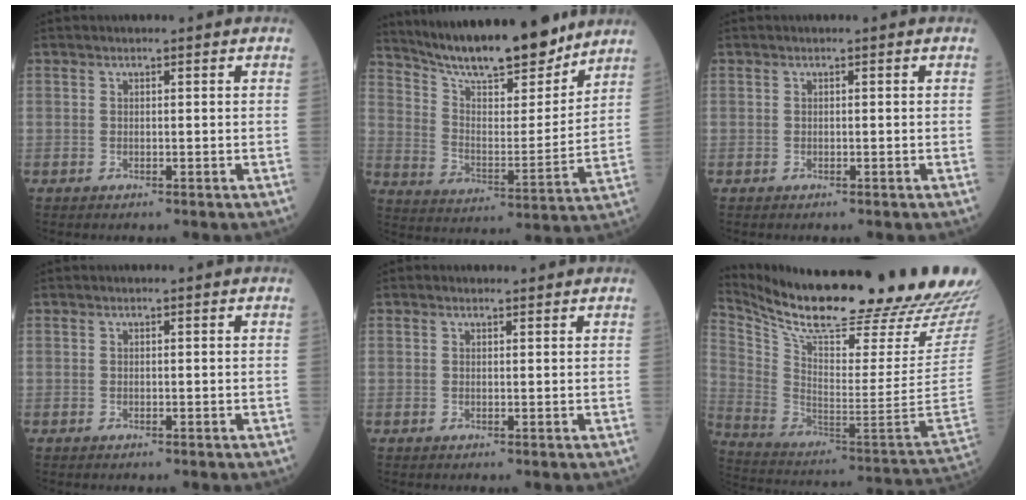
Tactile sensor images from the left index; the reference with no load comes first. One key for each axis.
{"total": 18.3, "fx": 16.2, "fy": 2.9, "fz": 8.0, "tx": -0.137, "ty": -0.016, "tz": 0.258}
{"total": 0.0}
{"total": 0.0}
{"total": 0.8, "fx": 0.7, "fy": 0.3, "fz": 0.1, "tx": -0.009, "ty": -0.001, "tz": 0.008}
{"total": 32.1, "fx": 27.1, "fy": 1.5, "fz": 17.3, "tx": -0.299, "ty": -0.102, "tz": 0.393}